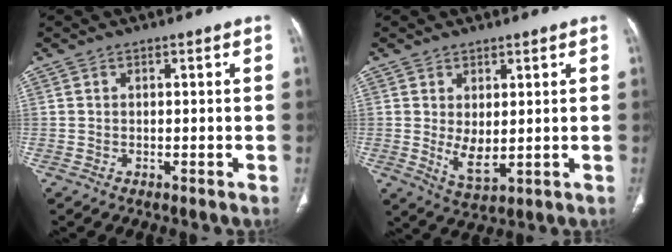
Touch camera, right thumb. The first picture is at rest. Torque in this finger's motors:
{"motor_torque": [0.04, -0.49, 0.05, -0.08, 0.03]}